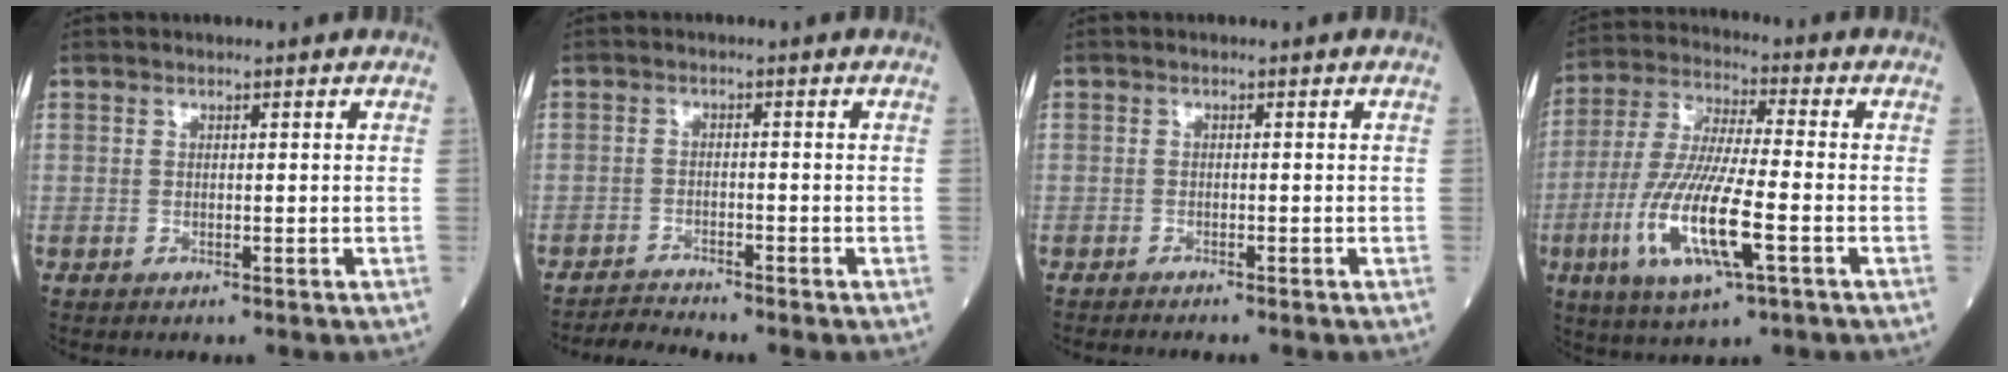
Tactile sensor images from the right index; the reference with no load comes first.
{"total": 2.7, "force": [-2.4, -1.0, -0.5], "torque": [0.008, -0.019, -0.046]}
{"total": 2.4, "force": [-2.2, 0.1, 1.1], "torque": [-0.018, -0.003, -0.027]}
{"total": 14.7, "force": [-4.7, 2.0, 13.8], "torque": [-0.287, -0.019, -0.087]}